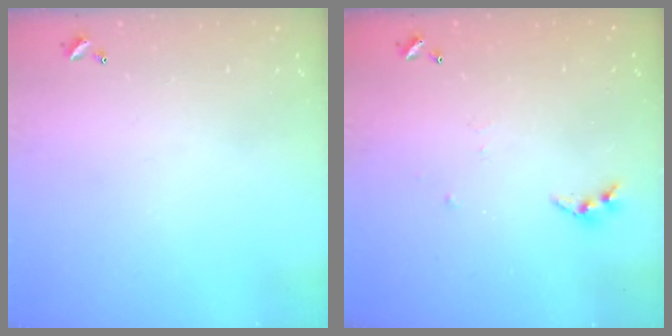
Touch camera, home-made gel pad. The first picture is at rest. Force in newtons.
{"total": 6.1, "press": 6.1, "slide": 0.2}